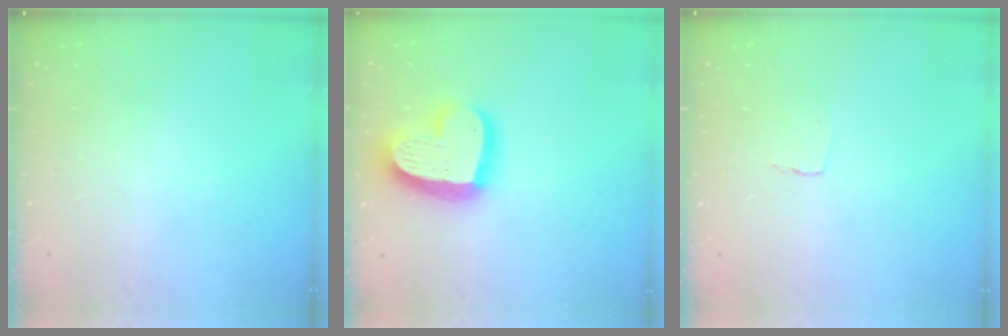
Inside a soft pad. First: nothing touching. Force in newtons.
{"total": 21.7, "press": 21.6, "slide": 2.0}
{"total": 3.1, "press": 3.1, "slide": 0.3}